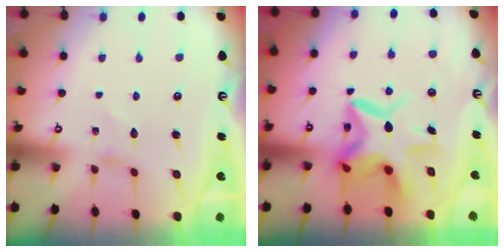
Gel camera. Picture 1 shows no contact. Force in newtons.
{"total": 12.7, "press": 12.6, "slide": 2.0}